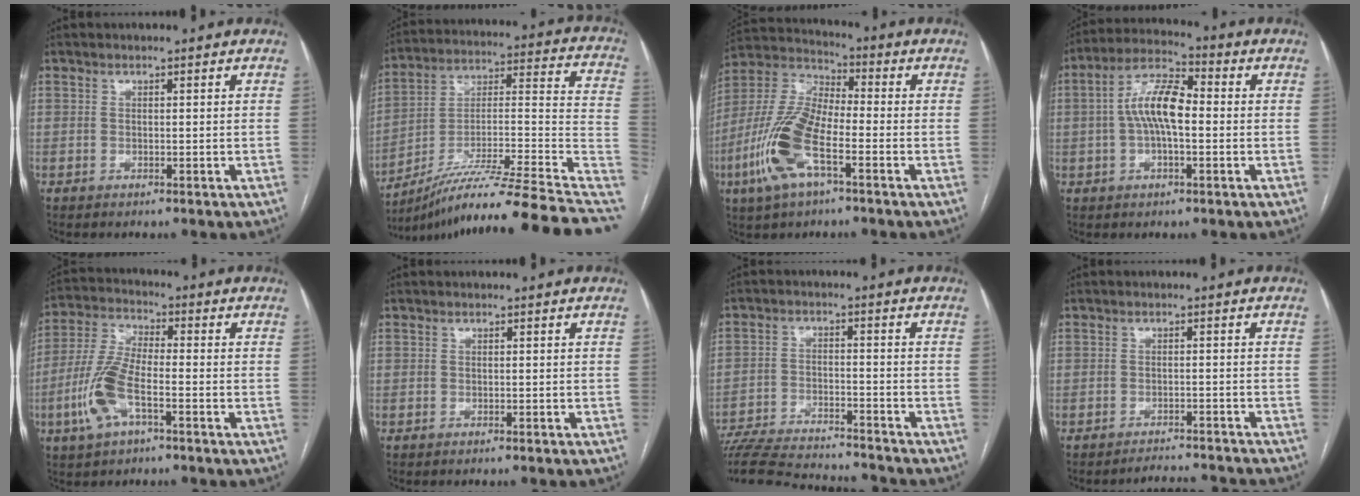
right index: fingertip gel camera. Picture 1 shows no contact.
{"total": 28.4, "force": [-22.4, -1.2, 17.5], "torque": [-0.179, 0.008, -0.353]}
{"total": 14.0, "force": [-5.5, 4.7, 12.0], "torque": [-0.276, 0.000, -0.108]}
{"total": 9.2, "force": [-0.2, 3.2, 8.7], "torque": [-0.177, 0.025, -0.008]}
{"total": 9.9, "force": [-3.9, 3.3, 8.5], "torque": [-0.203, 0.001, -0.076]}
{"total": 1.3, "force": [-1.2, 0.0, 0.4], "torque": [-0.006, 0.000, -0.015]}
{"total": 19.2, "force": [-17.9, 2.6, 6.2], "torque": [-0.139, -0.019, -0.271]}
{"total": 6.6, "force": [-6.6, -0.3, 0.4], "torque": [-0.002, 0.005, -0.088]}